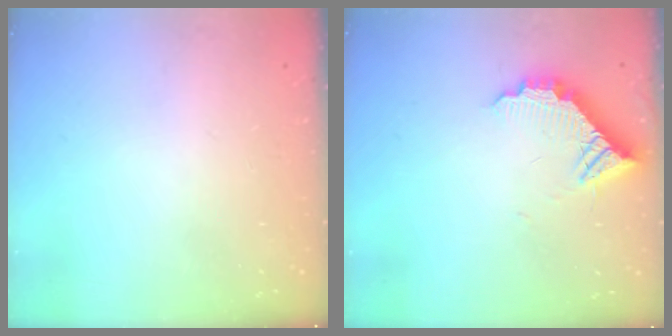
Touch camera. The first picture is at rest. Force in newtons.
{"total": 10.1, "press": 10.1, "slide": 0.4}